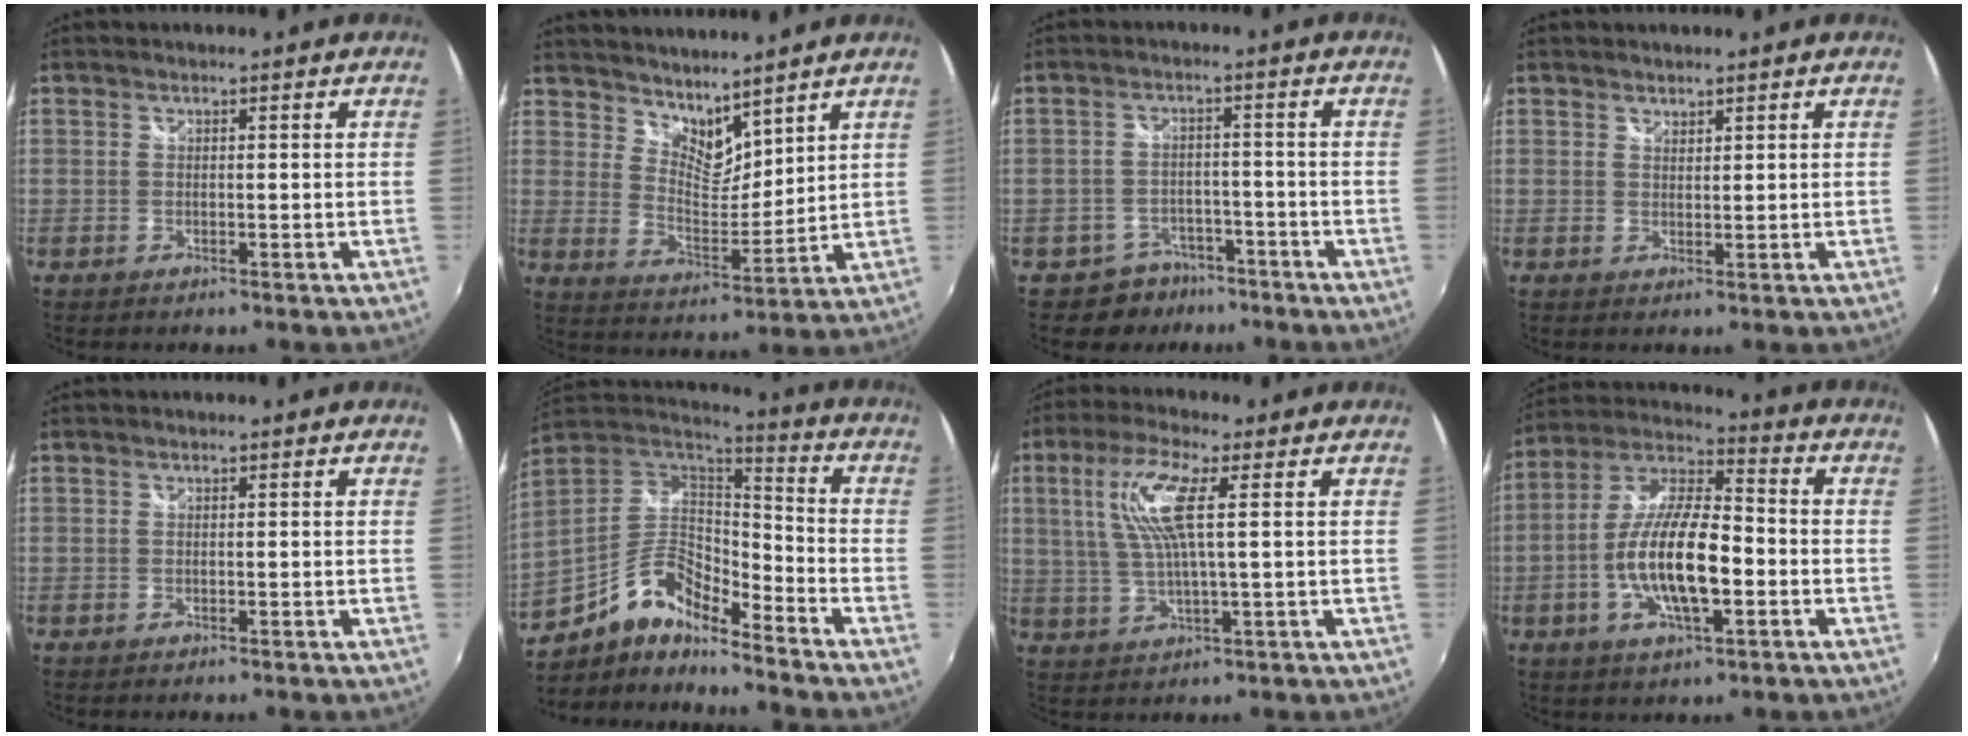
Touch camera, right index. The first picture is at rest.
{"total": 7.8, "force": [6.7, 3.0, 2.6], "torque": [-0.032, -0.005, 0.125]}
{"total": 6.3, "force": [-4.5, 4.4, 0.2], "torque": [-0.019, 0.022, -0.065]}
{"total": 1.2, "force": [1.1, 0.6, 0.1], "torque": [0.001, 0.001, 0.019]}
{"total": 0.0}
{"total": 13.1, "force": [-9.1, 4.4, 8.4], "torque": [-0.166, 0.006, -0.175]}
{"total": 9.6, "force": [2.6, 1.4, 9.1], "torque": [-0.183, 0.007, 0.055]}
{"total": 15.2, "force": [-3.6, 5.1, 13.9], "torque": [-0.273, -0.002, -0.071]}